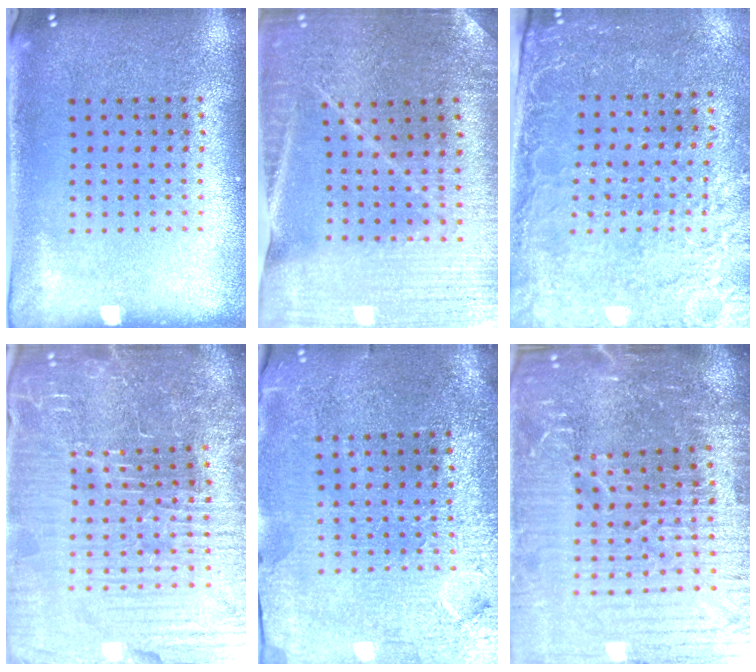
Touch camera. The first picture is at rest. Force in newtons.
{"total": 2.0, "press": 2.0, "slide": 0.1}
{"total": 2.7, "press": 2.4, "slide": 1.2}
{"total": 7.4, "press": 6.5, "slide": 3.5}
{"total": 3.6, "press": 3.4, "slide": 1.4}
{"total": 6.8, "press": 6.0, "slide": 3.3}